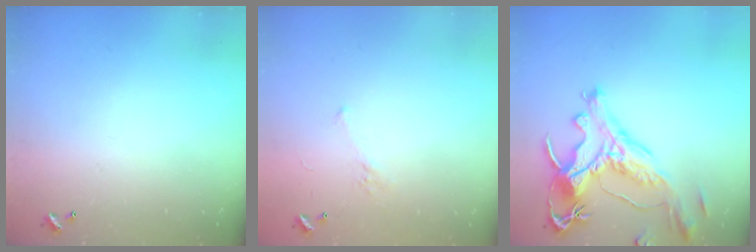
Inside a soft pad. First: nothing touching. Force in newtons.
{"total": 2.8, "press": 2.6, "slide": 1.1}
{"total": 2.1, "press": 1.6, "slide": 1.3}